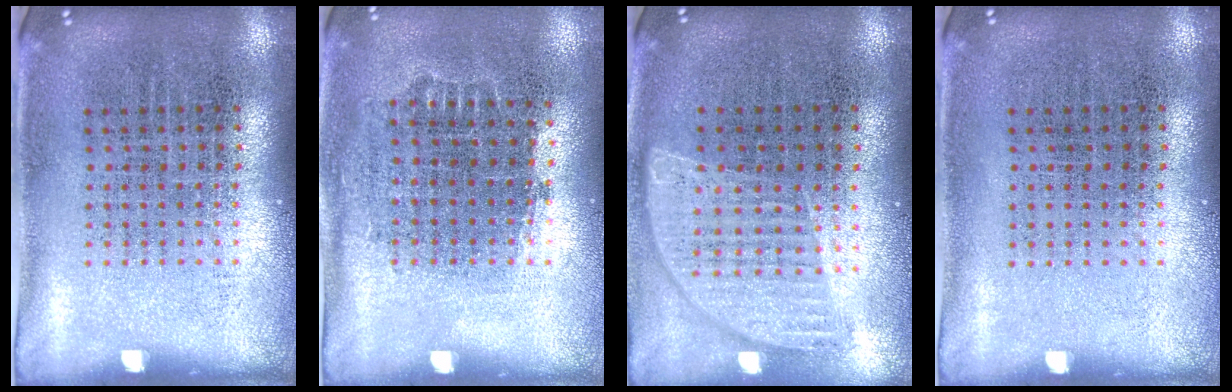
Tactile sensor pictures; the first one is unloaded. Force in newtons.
{"total": 0.7, "press": 0.6, "slide": 0.3}
{"total": 0.9, "press": 0.9, "slide": 0.2}
{"total": 0.0}